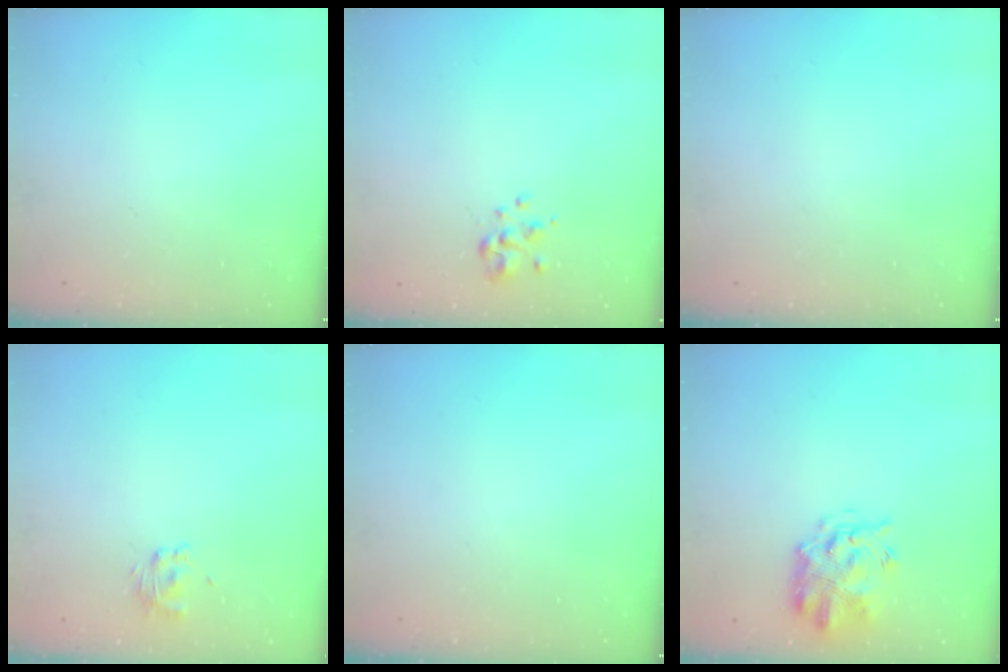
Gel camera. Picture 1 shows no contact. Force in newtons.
{"total": 2.9, "press": 2.8, "slide": 0.9}
{"total": 0.0}
{"total": 2.9, "press": 2.8, "slide": 0.7}
{"total": 0.0}
{"total": 3.6, "press": 3.2, "slide": 1.5}